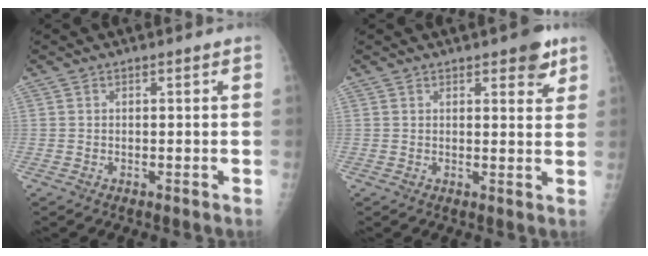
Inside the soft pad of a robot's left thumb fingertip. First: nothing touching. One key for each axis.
{"total": 4.8, "fx": 2.9, "fy": 2.0, "fz": 3.3, "tx": -0.022, "ty": -0.013, "tz": 0.031}